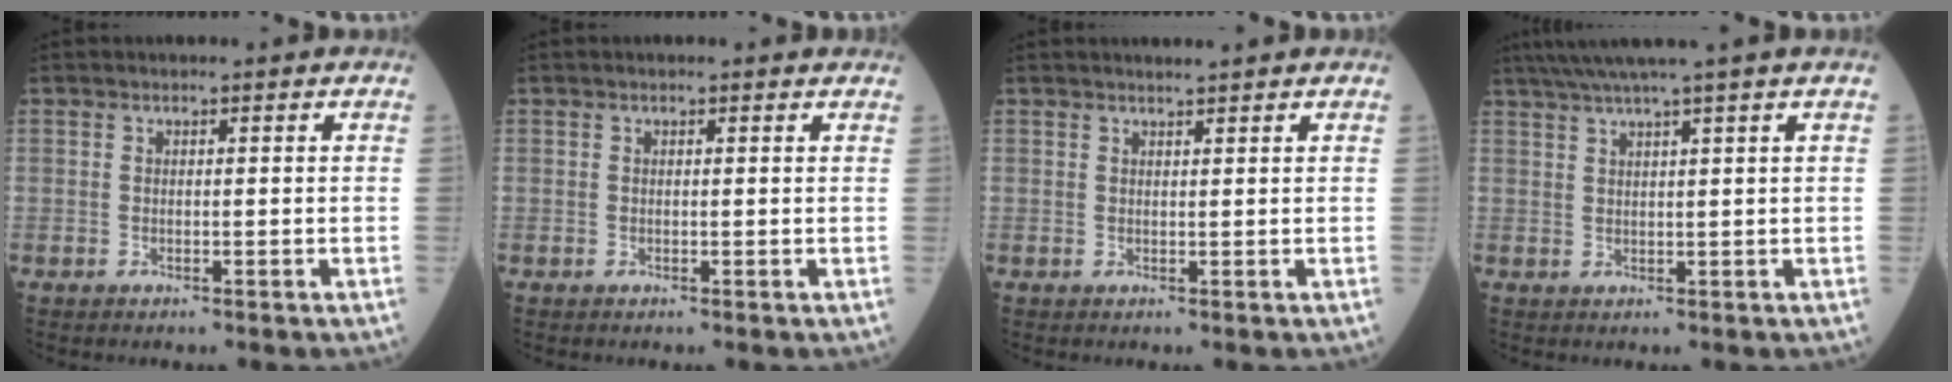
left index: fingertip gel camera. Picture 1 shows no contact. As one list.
[{"total": 0.6, "force": [0.6, 0.1, 0.0], "torque": [-0.008, 0.000, -0.001]}, {"total": 1.4, "force": [1.3, -0.3, 0.5], "torque": [-0.007, 0.004, 0.026]}, {"total": 6.4, "force": [5.0, -2.0, 3.5], "torque": [-0.053, 0.015, 0.078]}]